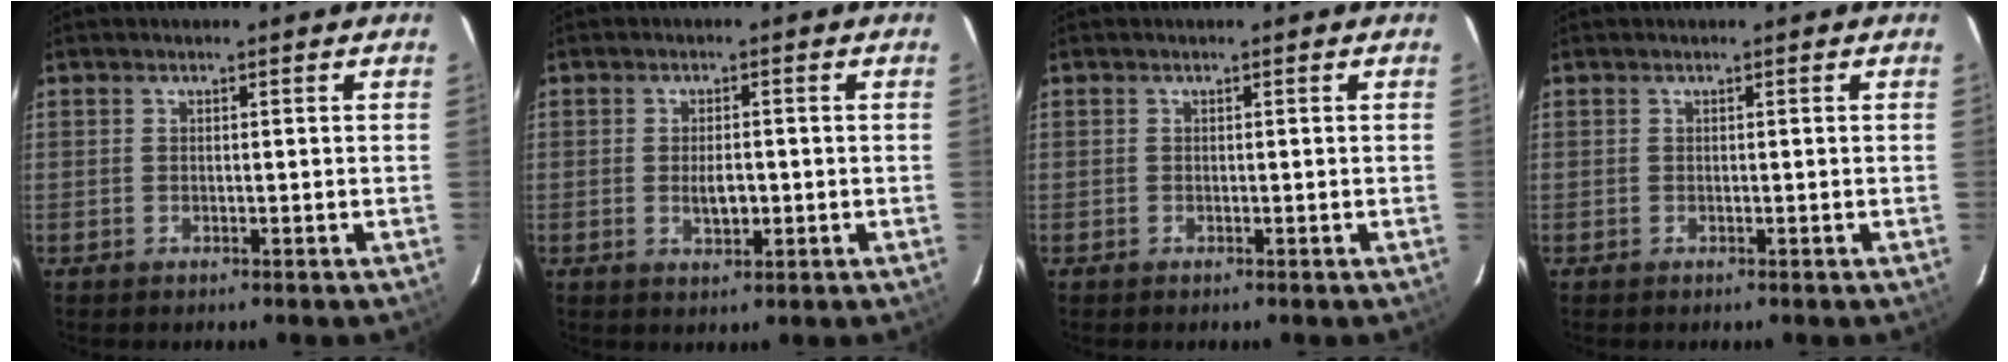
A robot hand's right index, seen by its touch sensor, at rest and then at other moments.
{"total": 3.4, "force": [-0.5, 1.7, 2.9], "torque": [-0.053, -0.005, -0.005]}
{"total": 0.0}
{"total": 0.0}